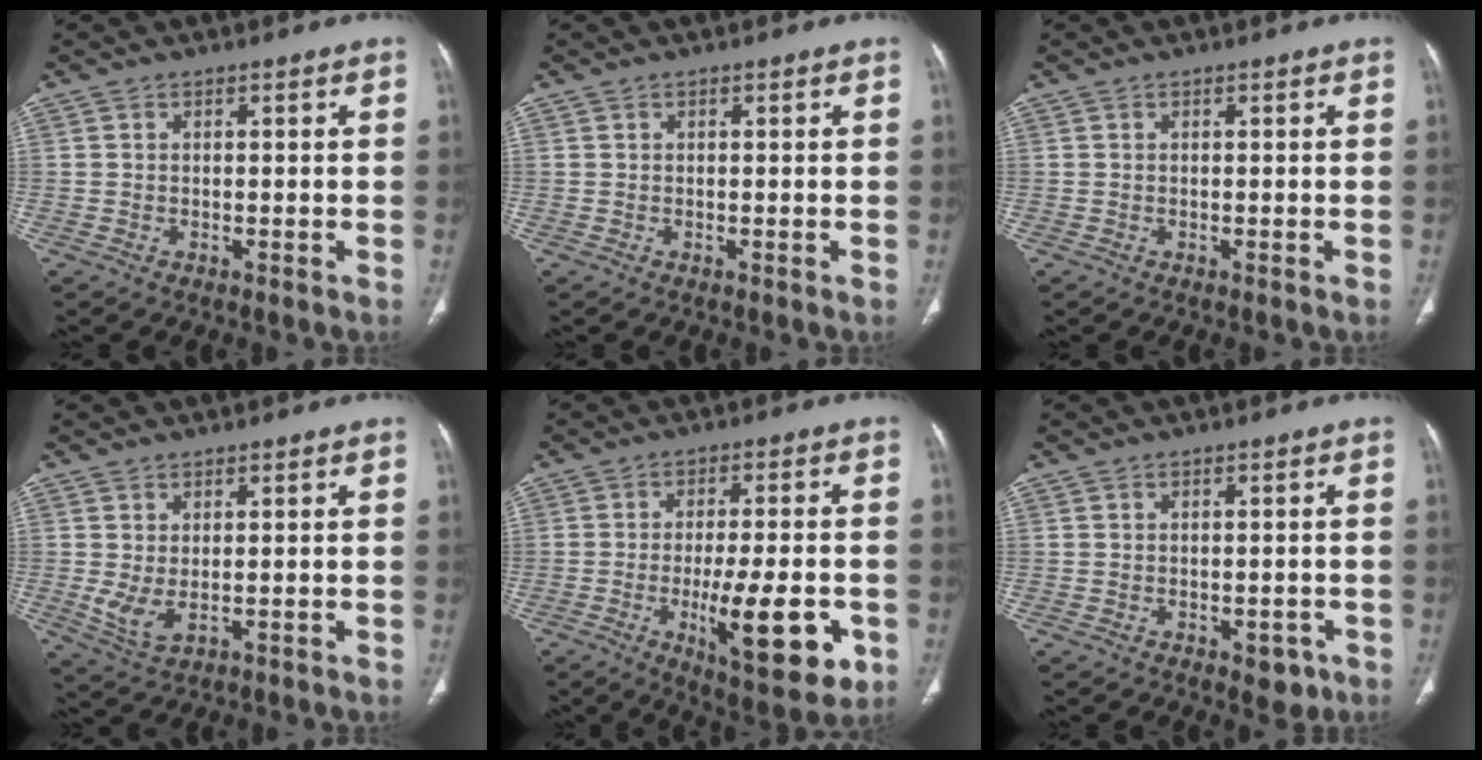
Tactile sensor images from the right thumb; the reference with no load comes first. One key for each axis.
{"total": 0.0}
{"total": 0.0}
{"total": 4.2, "fx": 0.2, "fy": 1.9, "fz": 3.7, "tx": -0.079, "ty": -0.008, "tz": 0.016}
{"total": 16.0, "fx": -4.7, "fy": 4.9, "fz": 14.5, "tx": -0.208, "ty": -0.006, "tz": -0.060}
{"total": 3.2, "fx": -1.3, "fy": 2.0, "fz": 2.2, "tx": -0.004, "ty": 0.003, "tz": -0.010}